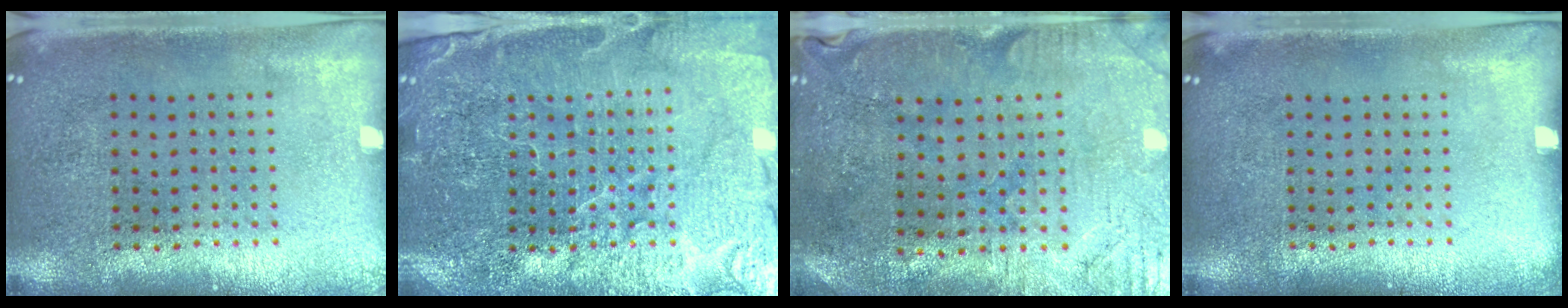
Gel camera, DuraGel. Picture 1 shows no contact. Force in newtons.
{"total": 4.2, "press": 4.0, "slide": 1.2}
{"total": 0.6, "press": 0.5, "slide": 0.3}
{"total": 0.0}